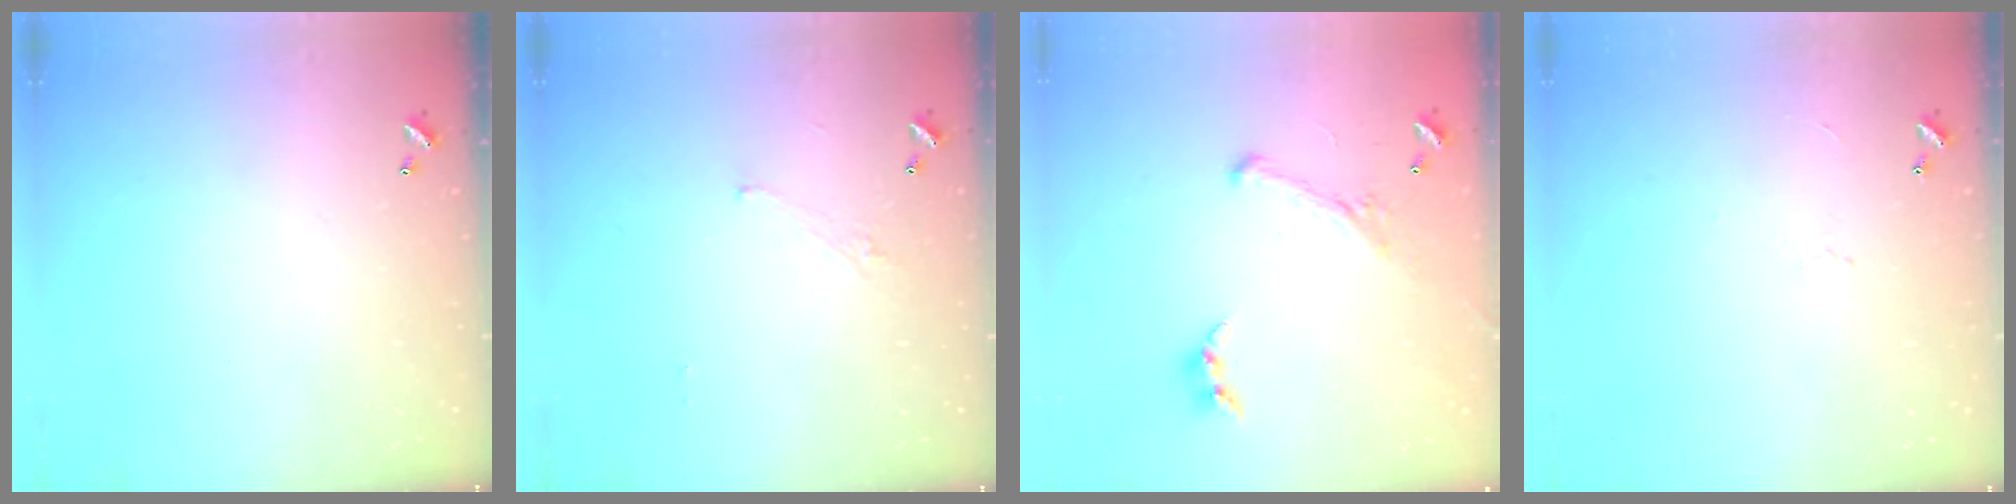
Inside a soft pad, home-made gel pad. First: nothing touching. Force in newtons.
{"total": 3.5, "press": 3.5, "slide": 0.3}
{"total": 1.4, "press": 0.6, "slide": 1.2}
{"total": 2.3, "press": 2.2, "slide": 0.6}